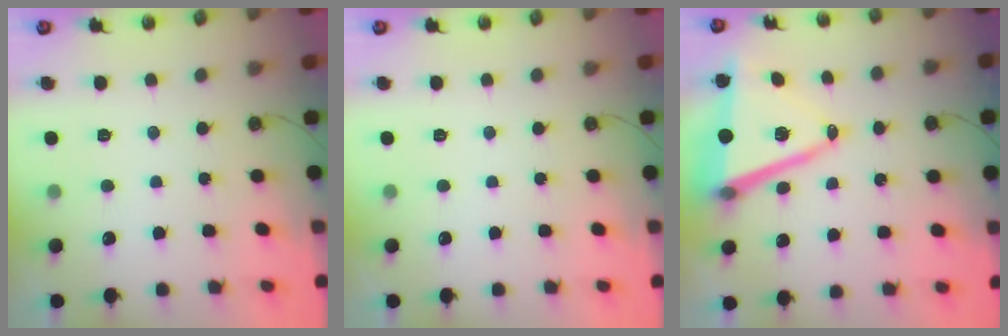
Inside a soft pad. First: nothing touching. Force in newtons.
{"total": 0.0}
{"total": 14.8, "press": 14.3, "slide": 3.7}